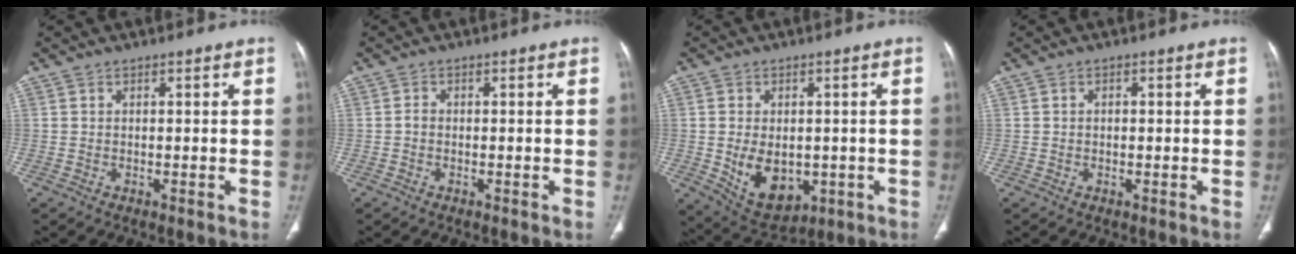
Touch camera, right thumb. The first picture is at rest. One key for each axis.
{"total": 0.9, "fx": -0.3, "fy": 0.7, "fz": 0.6, "tx": -0.008, "ty": 0.002, "tz": -0.009}
{"total": 10.4, "fx": -1.7, "fy": 7.1, "fz": 7.4, "tx": -0.098, "ty": -0.003, "tz": -0.004}
{"total": 0.8, "fx": 0.1, "fy": 0.5, "fz": 0.6, "tx": -0.011, "ty": 0.005, "tz": 0.000}